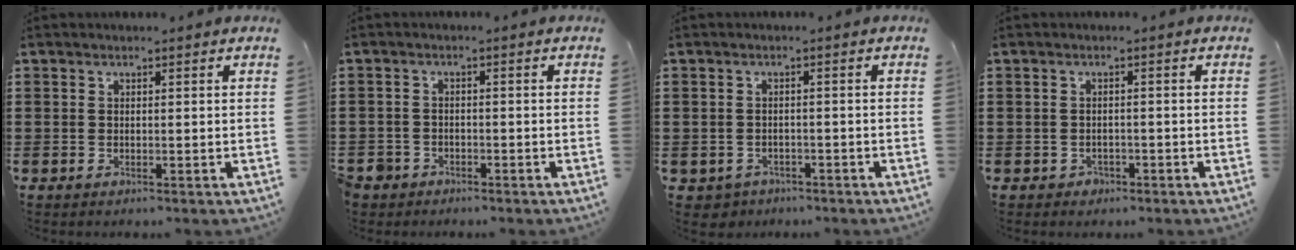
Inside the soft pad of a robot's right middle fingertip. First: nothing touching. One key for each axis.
{"total": 2.4, "fx": -2.1, "fy": 1.1, "fz": -0.1, "tx": -0.013, "ty": -0.005, "tz": -0.049}
{"total": 1.4, "fx": -1.2, "fy": 0.7, "fz": -0.2, "tx": -0.004, "ty": 0.002, "tz": -0.029}
{"total": 0.9, "fx": -0.7, "fy": 0.6, "fz": 0.1, "tx": -0.005, "ty": 0.001, "tz": -0.017}